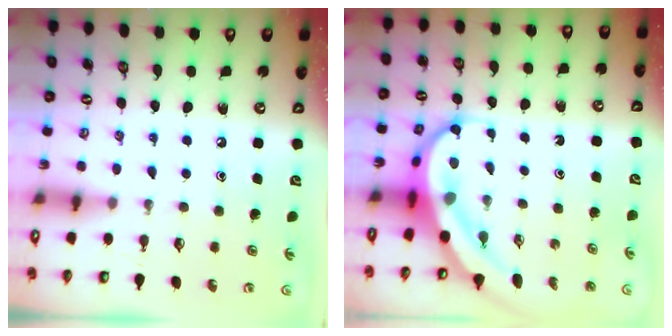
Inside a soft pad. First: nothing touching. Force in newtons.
{"total": 8.9, "press": 8.8, "slide": 1.2}